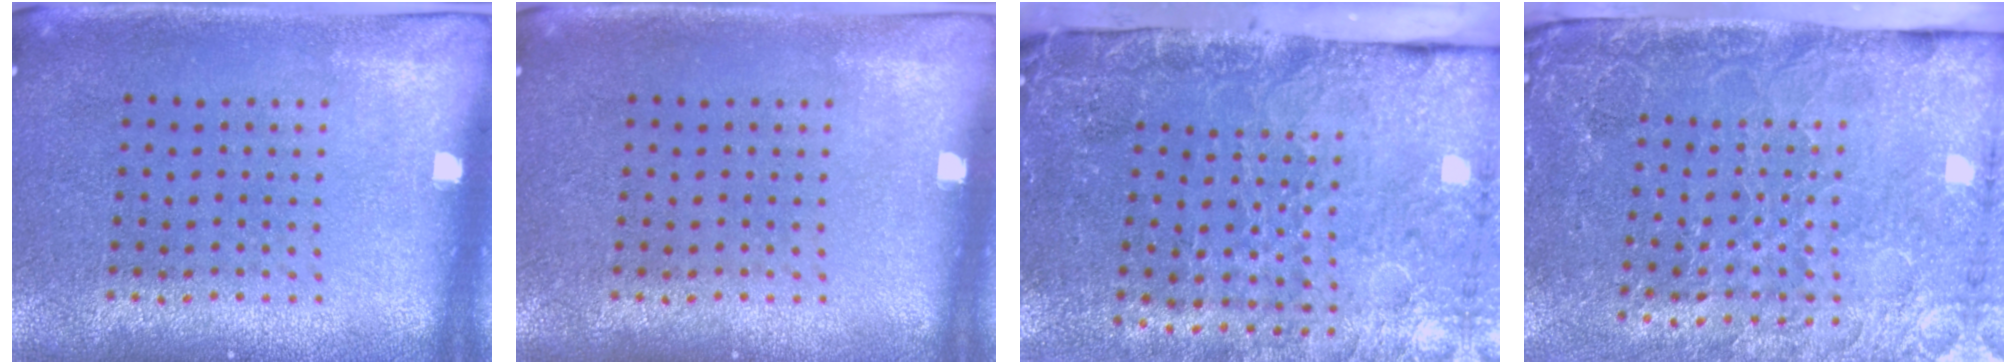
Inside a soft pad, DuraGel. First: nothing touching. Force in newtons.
{"total": 0.0}
{"total": 5.1, "press": 4.2, "slide": 3.0}
{"total": 4.6, "press": 3.7, "slide": 2.7}